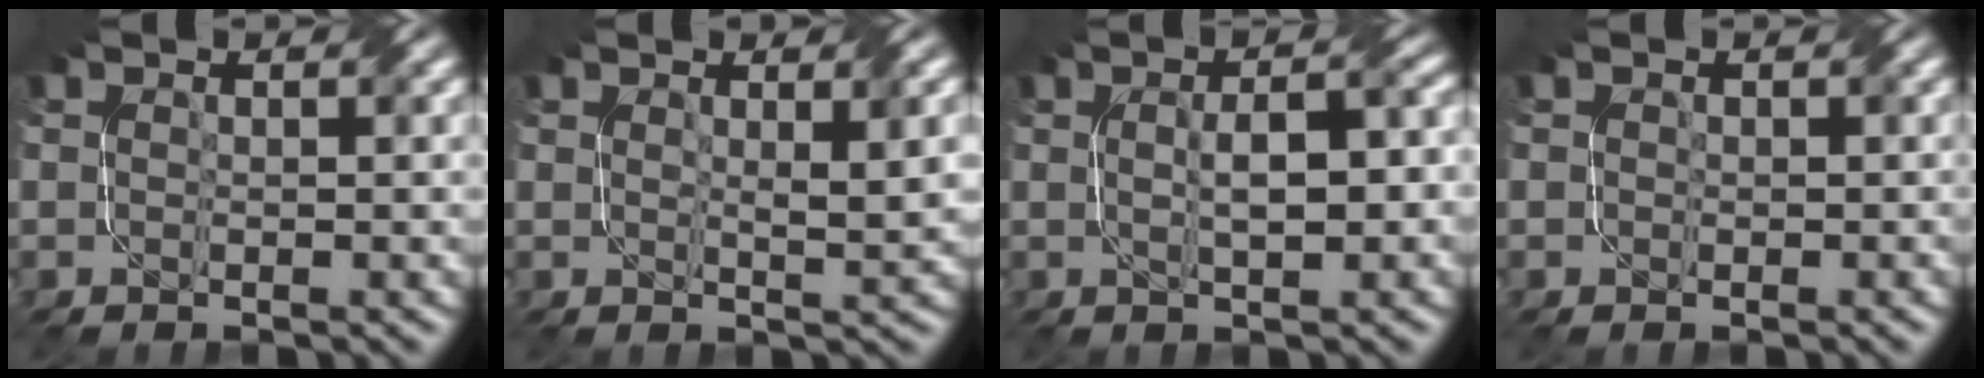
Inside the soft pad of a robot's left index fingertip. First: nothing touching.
{"total": 2.5, "force": [1.1, 0.6, 2.2], "torque": [-0.031, -0.002, 0.022]}
{"total": 4.3, "force": [0.3, 1.4, 4.0], "torque": [-0.059, 0.005, 0.004]}
{"total": 0.7, "force": [0.2, 0.6, 0.0], "torque": [0.004, -0.001, 0.000]}